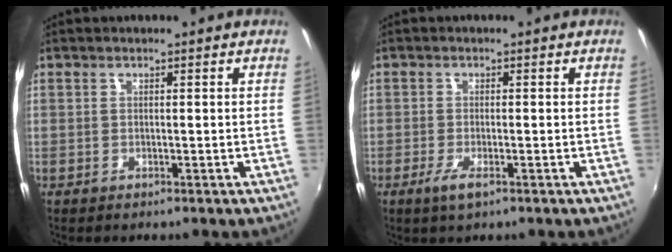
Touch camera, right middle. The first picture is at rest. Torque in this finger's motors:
{"motor_torque": [0.66, -0.64, 0.26, 0.07]}